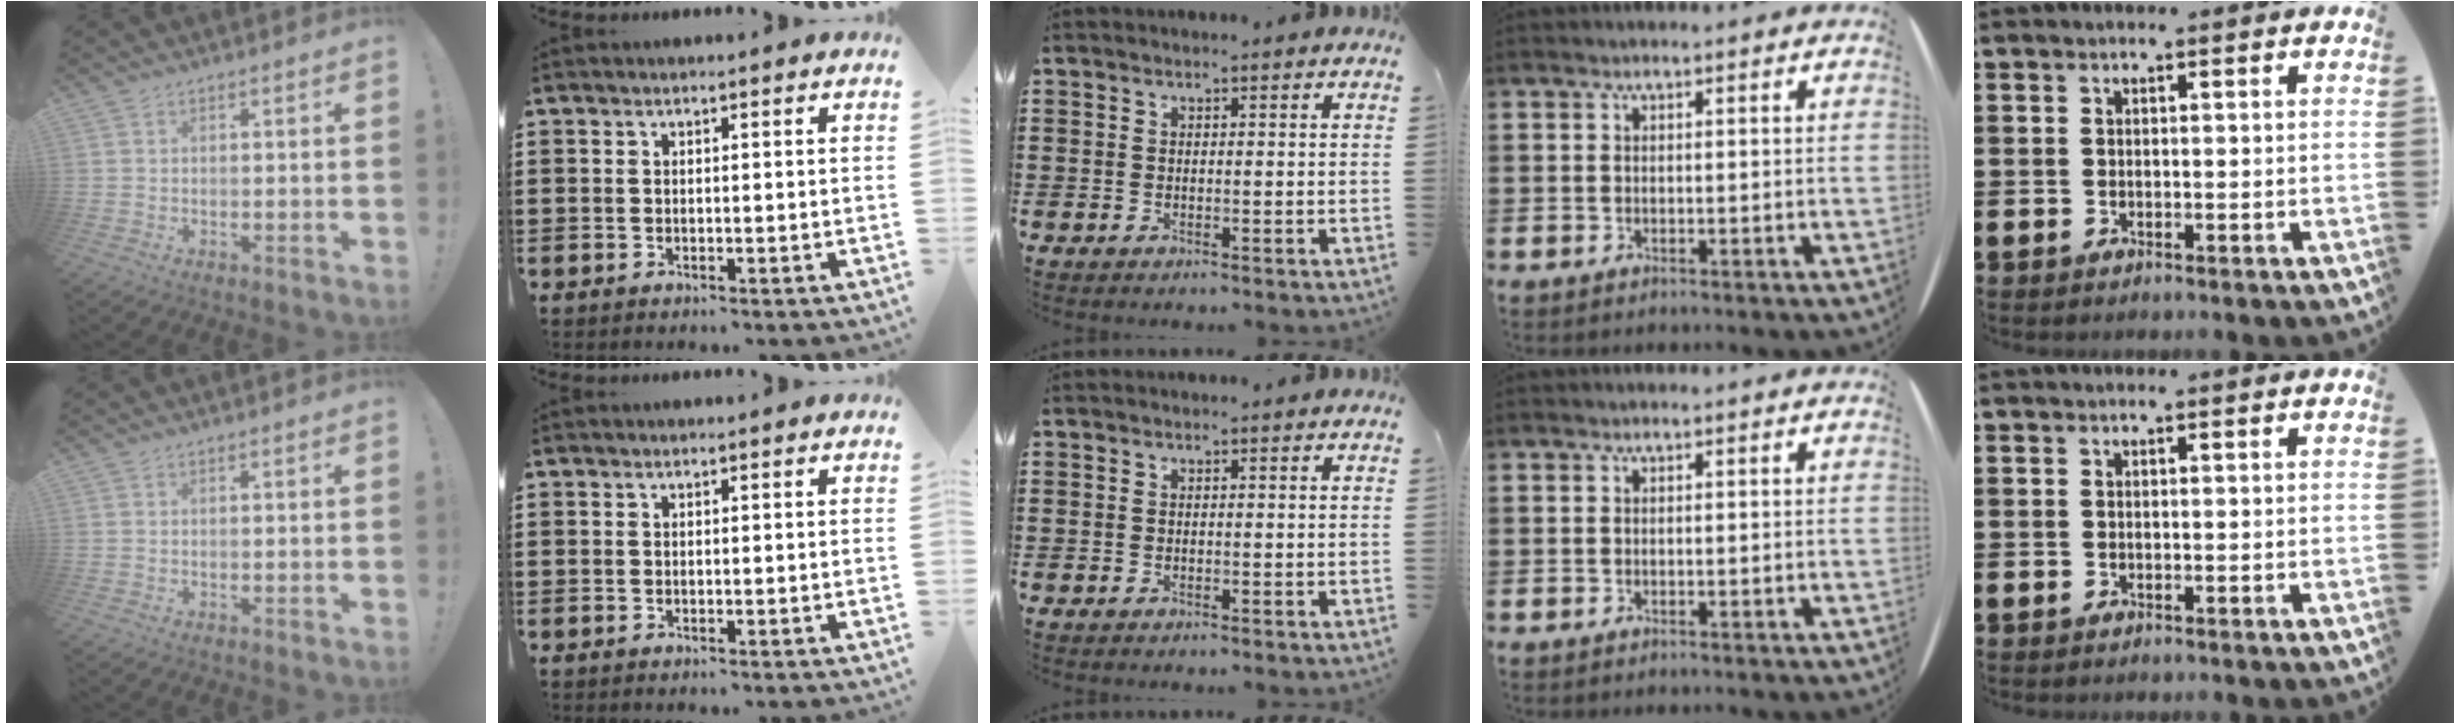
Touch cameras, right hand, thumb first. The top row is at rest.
{}